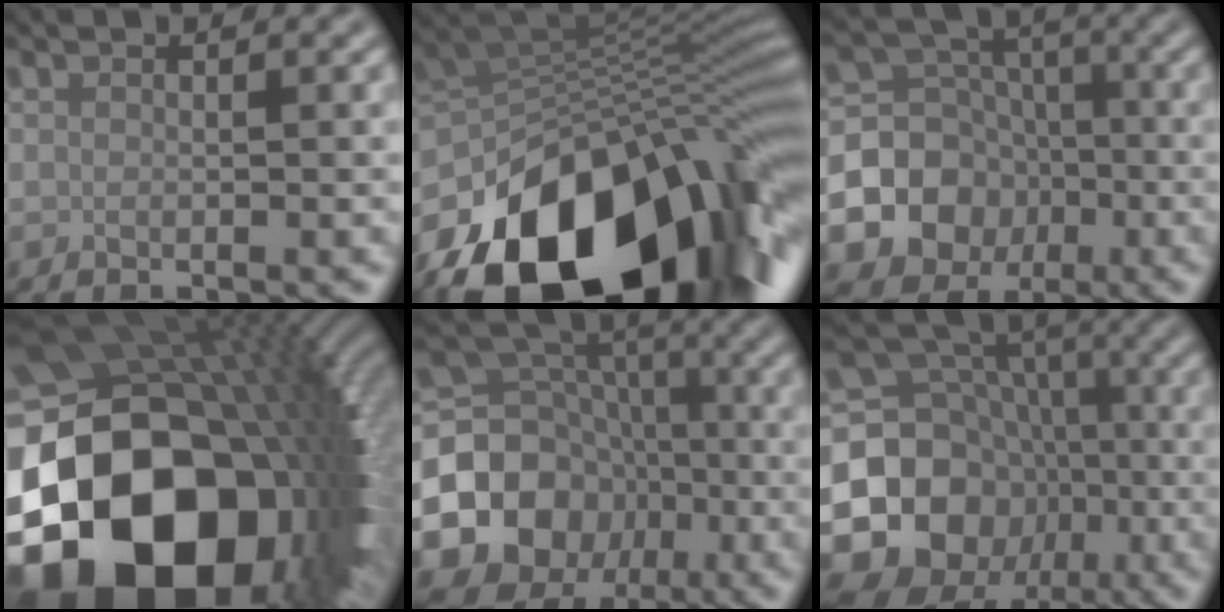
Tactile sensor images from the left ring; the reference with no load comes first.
{"total": 18.2, "force": [-9.0, 10.3, 12.0], "torque": [-0.209, -0.018, -0.146]}
{"total": 8.8, "force": [-3.0, 7.8, 2.8], "torque": [-0.056, -0.012, -0.067]}
{"total": 23.0, "force": [-5.9, 16.7, 14.6], "torque": [-0.289, -0.086, -0.061]}
{"total": 10.2, "force": [-3.3, 8.6, 4.2], "torque": [-0.083, -0.003, -0.066]}
{"total": 15.6, "force": [-5.9, 13.2, 6.0], "torque": [-0.124, -0.003, -0.120]}